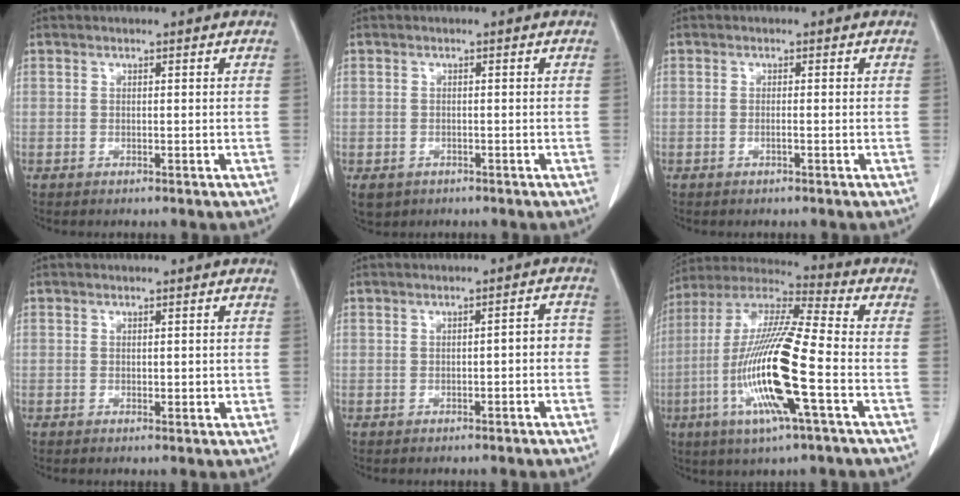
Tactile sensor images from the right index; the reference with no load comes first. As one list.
[{"total": 3.7, "force": [-1.8, 3.1, 0.9], "torque": [-0.016, -0.003, -0.023]}, {"total": 0.5, "force": [-0.2, 0.0, 0.5], "torque": [-0.011, 0.000, -0.003]}, {"total": 1.3, "force": [0.0, 0.8, 1.0], "torque": [-0.012, -0.001, 0.002]}, {"total": 2.4, "force": [-0.5, 0.9, 2.2], "torque": [-0.030, 0.016, -0.005]}, {"total": 18.2, "force": [-5.1, 1.1, 17.5], "torque": [-0.360, -0.015, -0.102]}]